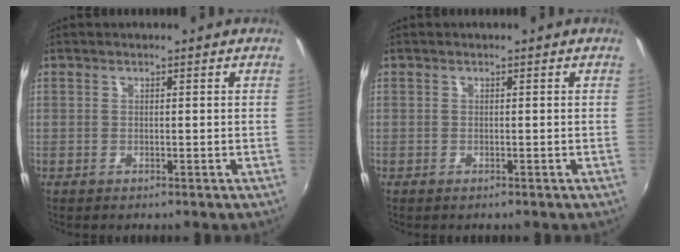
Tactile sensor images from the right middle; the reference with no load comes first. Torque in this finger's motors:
{"motor_torque": [-0.76, -0.25, -0.22, -0.05]}